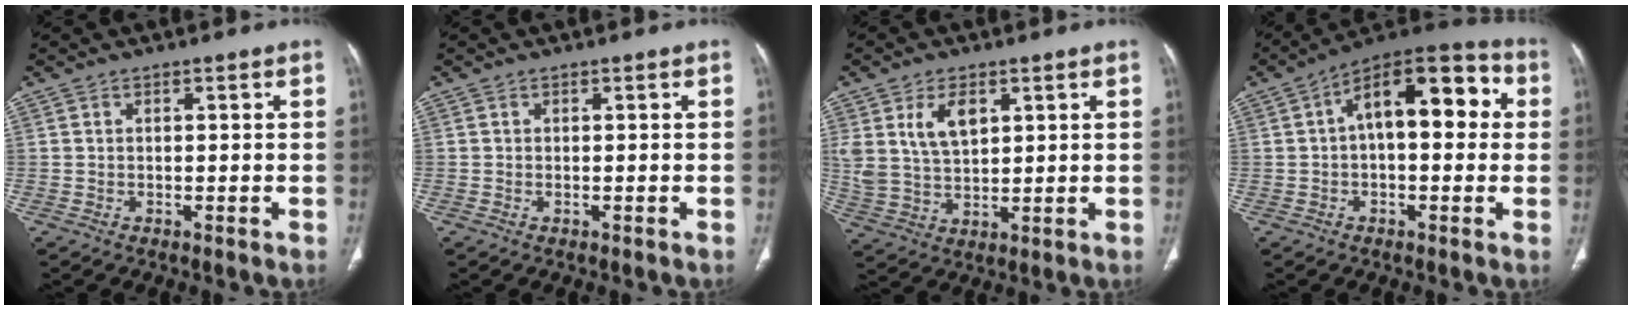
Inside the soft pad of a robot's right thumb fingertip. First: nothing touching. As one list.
[{"total": 0.0}, {"total": 8.6, "force": [3.5, 5.0, 6.1], "torque": [-0.107, -0.012, 0.078]}, {"total": 16.3, "force": [2.7, 8.1, 13.9], "torque": [-0.174, 0.045, 0.033]}]